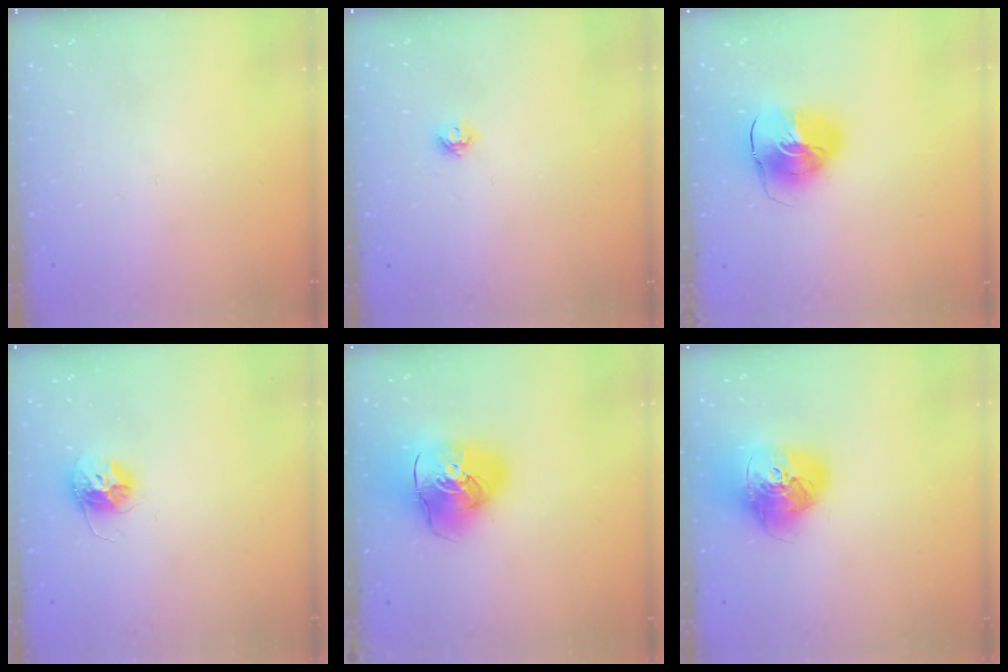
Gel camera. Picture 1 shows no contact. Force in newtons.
{"total": 5.3, "press": 5.2, "slide": 0.5}
{"total": 11.9, "press": 11.7, "slide": 1.8}
{"total": 10.7, "press": 10.7, "slide": 0.7}
{"total": 15.3, "press": 15.2, "slide": 2.2}
{"total": 17.1, "press": 17.0, "slide": 2.2}